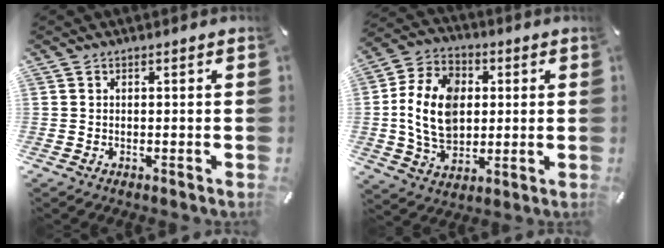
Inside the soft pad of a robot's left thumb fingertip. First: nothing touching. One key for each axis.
{"total": 14.9, "fx": 0.5, "fy": 11.3, "fz": 9.7, "tx": -0.217, "ty": 0.014, "tz": 0.008}